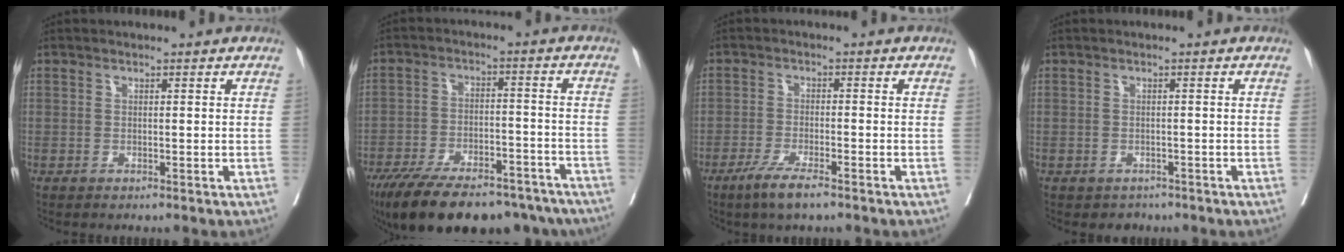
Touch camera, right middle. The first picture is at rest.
{"total": 23.5, "force": [-18.6, 8.4, 11.6], "torque": [-0.185, -0.009, -0.262]}
{"total": 5.1, "force": [-3.5, 0.5, 3.7], "torque": [-0.075, -0.011, -0.061]}
{"total": 1.8, "force": [-1.4, 1.2, 0.0], "torque": [-0.005, 0.002, -0.020]}